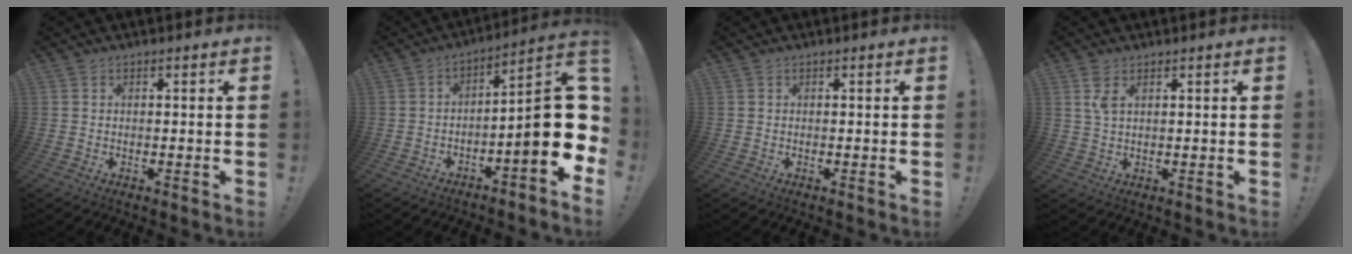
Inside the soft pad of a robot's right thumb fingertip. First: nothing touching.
{"total": 16.4, "force": [-2.1, 3.5, 15.9], "torque": [-0.213, 0.008, -0.028]}
{"total": 0.0}
{"total": 3.4, "force": [1.6, 1.5, 2.6], "torque": [-0.052, 0.000, 0.028]}